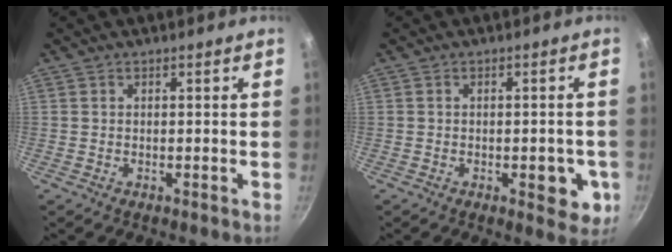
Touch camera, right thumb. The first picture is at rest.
{"total": 6.4, "force": [-1.7, 3.1, 5.3], "torque": [-0.041, 0.005, -0.020]}